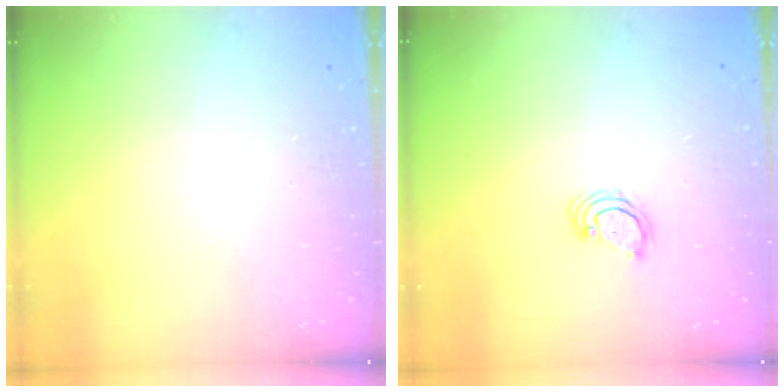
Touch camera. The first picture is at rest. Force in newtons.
{"total": 2.4, "press": 2.4, "slide": 0.2}